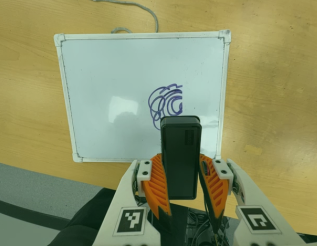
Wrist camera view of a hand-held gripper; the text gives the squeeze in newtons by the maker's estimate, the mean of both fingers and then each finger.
{"total": 9.1, "left": 7.4, "right": 10.7}